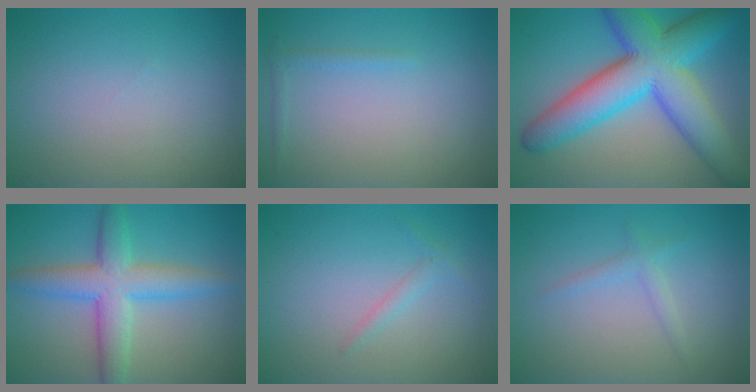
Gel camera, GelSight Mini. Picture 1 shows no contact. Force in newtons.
{"total": 0.8, "press": 0.8, "slide": 0.1}
{"total": 11.8, "press": 11.8, "slide": 0.3}
{"total": 5.8, "press": 5.8, "slide": 0.1}
{"total": 1.1, "press": 1.1, "slide": 0.0}
{"total": 1.3, "press": 1.3, "slide": 0.1}